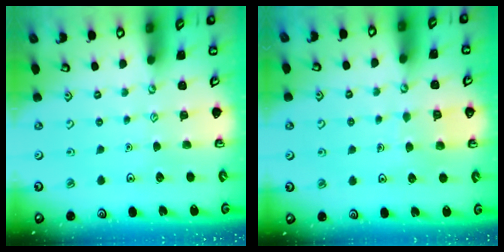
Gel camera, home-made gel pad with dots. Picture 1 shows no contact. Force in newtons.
{"total": 4.2, "press": 4.2, "slide": 0.3}